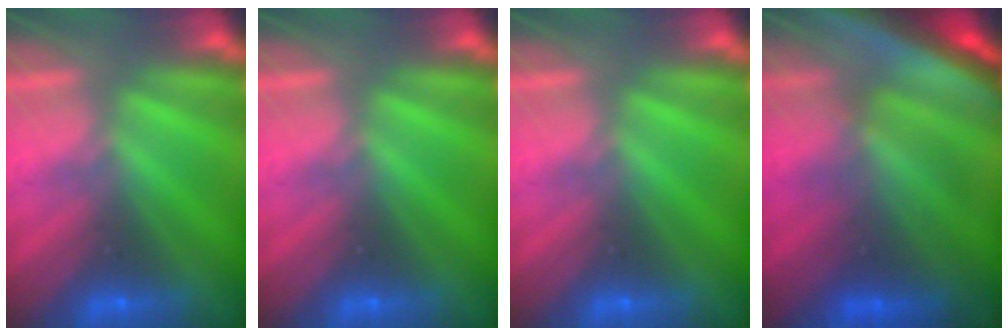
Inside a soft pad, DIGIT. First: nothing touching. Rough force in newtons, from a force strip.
{"total": 0.0}
{"total": 0.0}
{"total": 7.5}